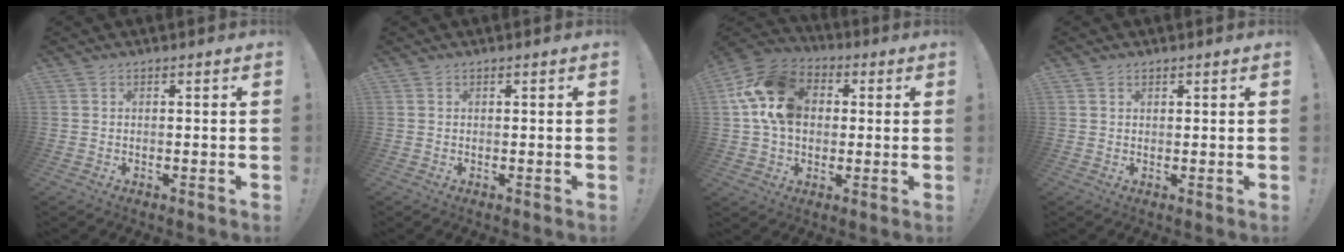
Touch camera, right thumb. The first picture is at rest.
{"total": 0.0}
{"total": 17.1, "force": [3.7, 13.0, 10.5], "torque": [-0.178, 0.004, 0.073]}
{"total": 1.0, "force": [0.8, 0.6, 0.1], "torque": [0.012, -0.006, 0.013]}